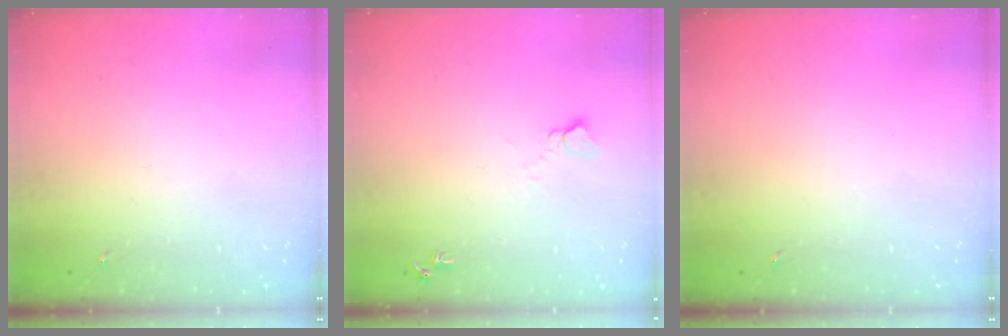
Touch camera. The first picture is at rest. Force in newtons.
{"total": 5.7, "press": 5.7, "slide": 0.7}
{"total": 0.0}